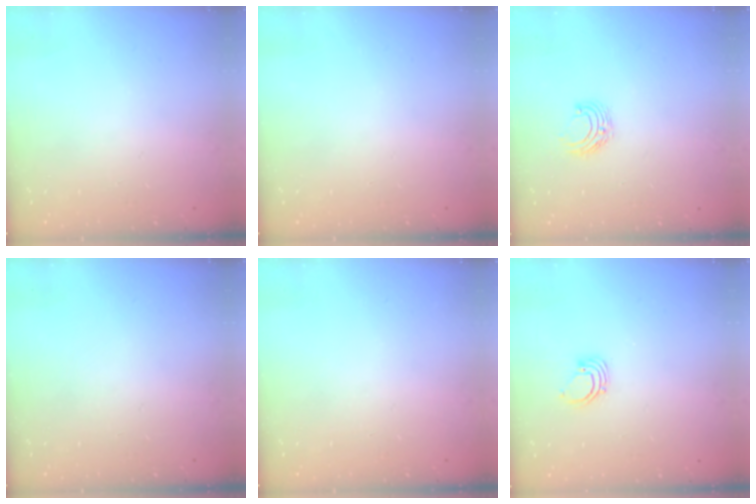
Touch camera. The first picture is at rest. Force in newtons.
{"total": 0.0}
{"total": 6.4, "press": 6.3, "slide": 0.7}
{"total": 0.0}
{"total": 0.0}
{"total": 2.7, "press": 2.7, "slide": 0.1}